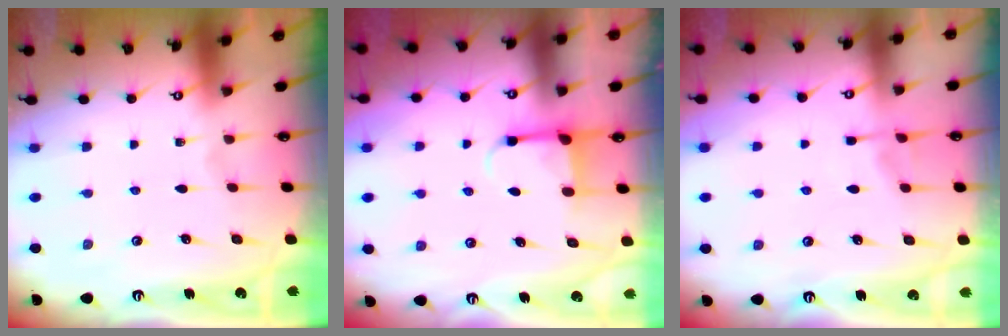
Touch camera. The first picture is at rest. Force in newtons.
{"total": 4.1, "press": 4.0, "slide": 0.6}
{"total": 3.2, "press": 3.2, "slide": 0.4}